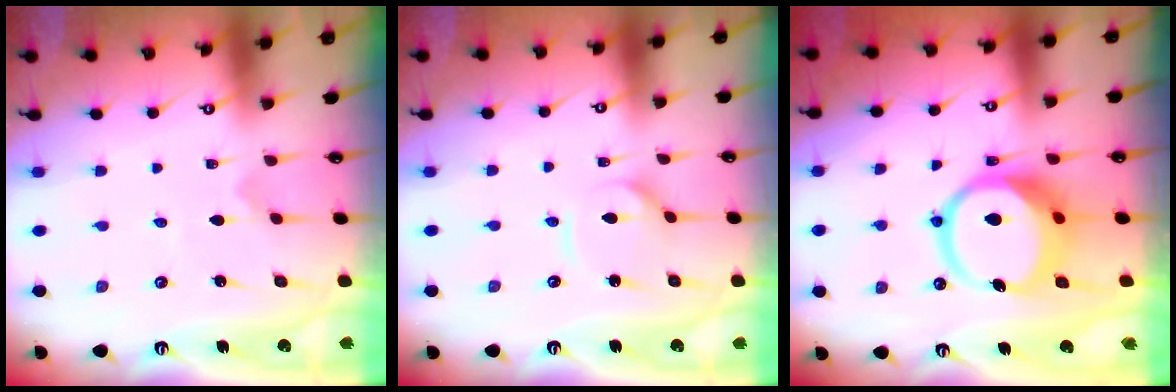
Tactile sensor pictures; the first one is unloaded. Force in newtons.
{"total": 3.9, "press": 3.9, "slide": 0.3}
{"total": 13.1, "press": 12.9, "slide": 1.9}